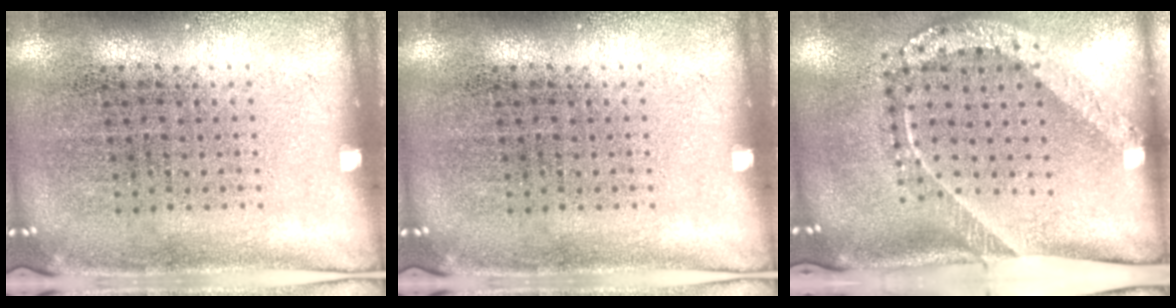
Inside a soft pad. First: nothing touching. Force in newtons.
{"total": 0.0}
{"total": 2.5, "press": 1.7, "slide": 1.8}